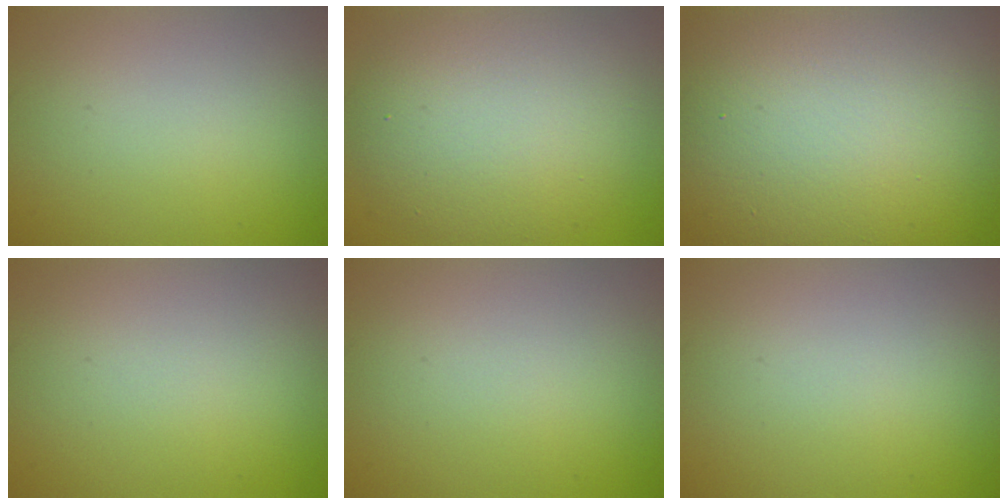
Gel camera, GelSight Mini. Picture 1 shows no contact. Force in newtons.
{"total": 8.5, "press": 8.5, "slide": 0.8}
{"total": 20.0, "press": 20.0, "slide": 0.5}
{"total": 0.0}
{"total": 0.0}
{"total": 0.0}